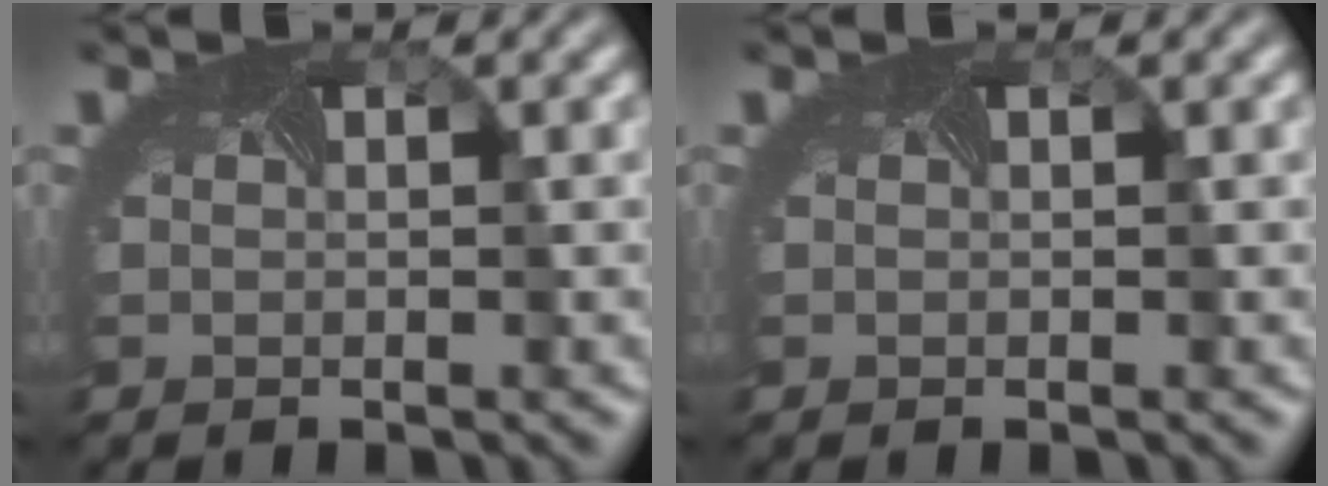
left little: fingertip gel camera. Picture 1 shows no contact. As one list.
[{"total": 0.0}]